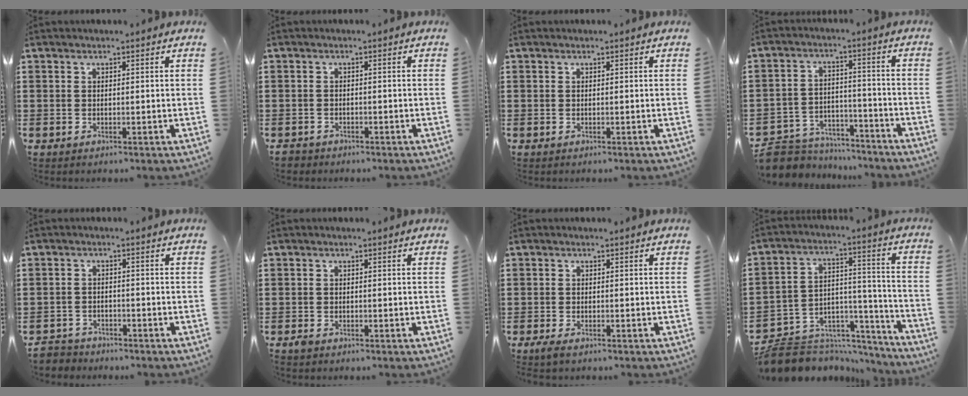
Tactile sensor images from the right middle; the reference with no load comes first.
{"total": 1.1, "force": [-1.0, 0.4, 0.0], "torque": [-0.003, 0.002, -0.023]}
{"total": 0.0}
{"total": 6.4, "force": [-6.1, 1.7, 0.2], "torque": [-0.022, 0.011, -0.129]}
{"total": 2.8, "force": [-2.7, 0.7, -0.3], "torque": [-0.003, -0.001, -0.061]}
{"total": 0.8, "force": [-0.7, 0.3, 0.3], "torque": [-0.008, -0.003, -0.013]}
{"total": 1.2, "force": [-0.9, 0.5, 0.7], "torque": [-0.029, -0.008, -0.022]}
{"total": 8.0, "force": [-7.2, 3.3, 1.0], "torque": [-0.020, 0.014, -0.138]}